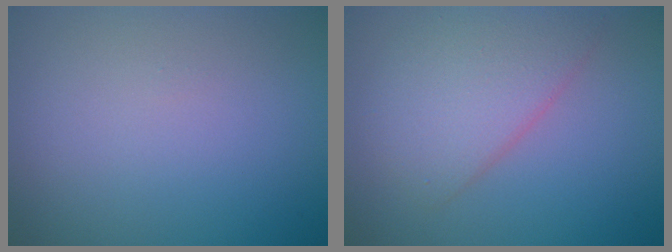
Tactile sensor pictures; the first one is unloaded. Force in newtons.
{"total": 3.9, "press": 3.9, "slide": 0.0}